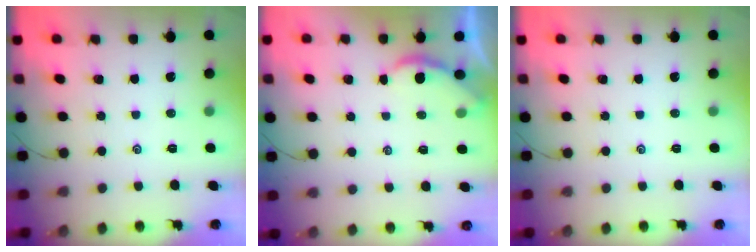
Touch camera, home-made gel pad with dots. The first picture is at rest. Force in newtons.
{"total": 1.6, "press": 1.6, "slide": 0.1}
{"total": 0.0}